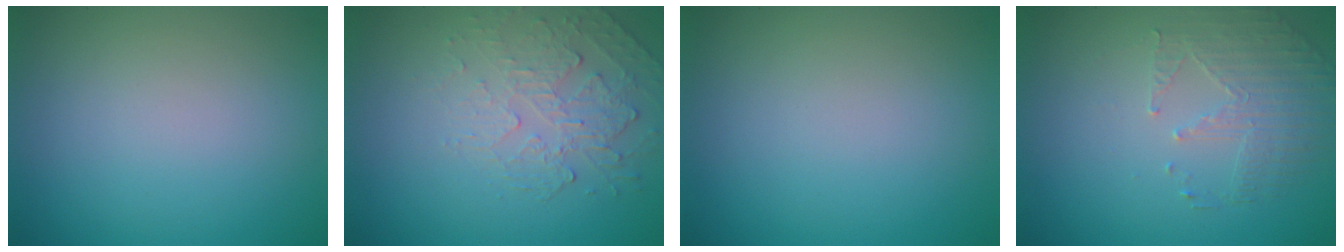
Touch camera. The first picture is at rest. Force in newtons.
{"total": 2.2, "press": 1.4, "slide": 1.7}
{"total": 0.0}
{"total": 1.9, "press": 1.5, "slide": 1.2}